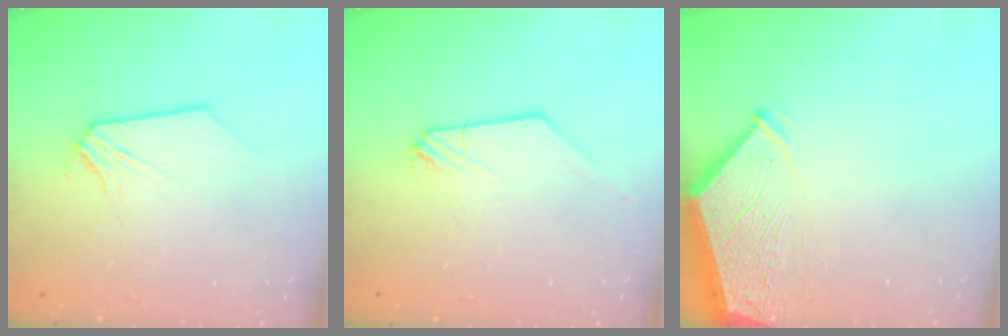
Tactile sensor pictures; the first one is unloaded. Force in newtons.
{"total": 0.6, "press": 0.6, "slide": 0.1}
{"total": 3.8, "press": 3.8, "slide": 0.6}